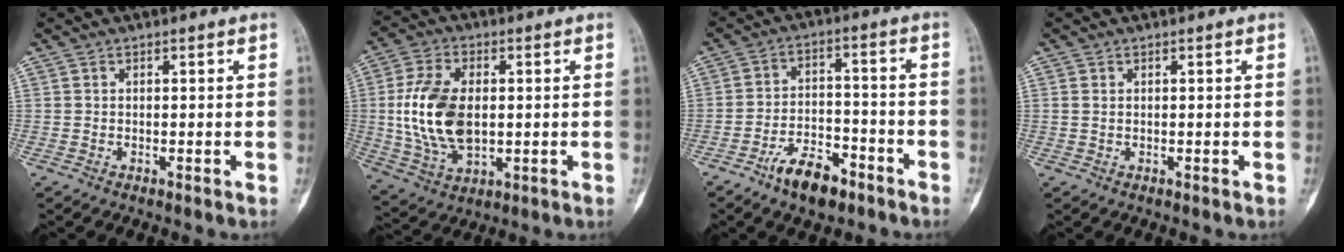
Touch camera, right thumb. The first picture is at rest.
{"total": 14.7, "force": [0.3, 8.8, 11.8], "torque": [-0.226, -0.004, 0.014]}
{"total": 9.5, "force": [-6.4, 4.4, 5.6], "torque": [-0.077, 0.045, -0.111]}
{"total": 0.7, "force": [0.1, 0.5, 0.4], "torque": [-0.010, 0.001, 0.006]}